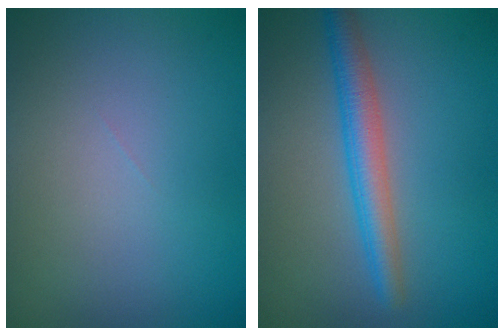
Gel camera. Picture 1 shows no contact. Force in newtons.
{"total": 3.7, "press": 3.7, "slide": 0.1}